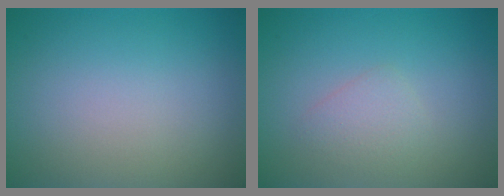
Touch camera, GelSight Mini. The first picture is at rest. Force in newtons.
{"total": 1.7, "press": 1.7, "slide": 0.1}